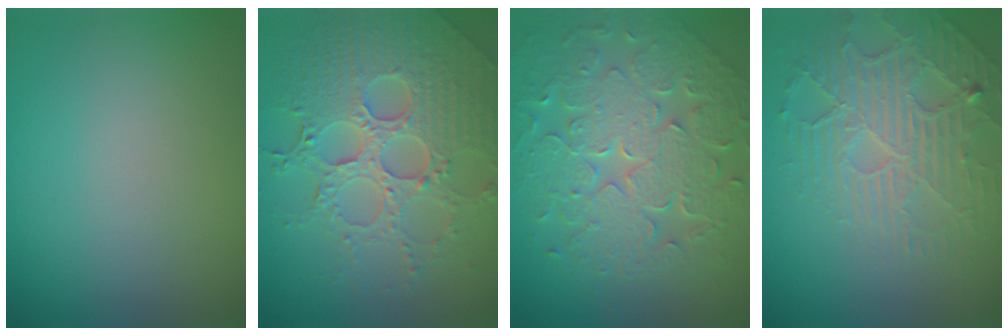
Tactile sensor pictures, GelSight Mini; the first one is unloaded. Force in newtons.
{"total": 7.4, "press": 5.5, "slide": 4.9}
{"total": 8.9, "press": 6.5, "slide": 6.1}
{"total": 4.2, "press": 3.9, "slide": 1.7}